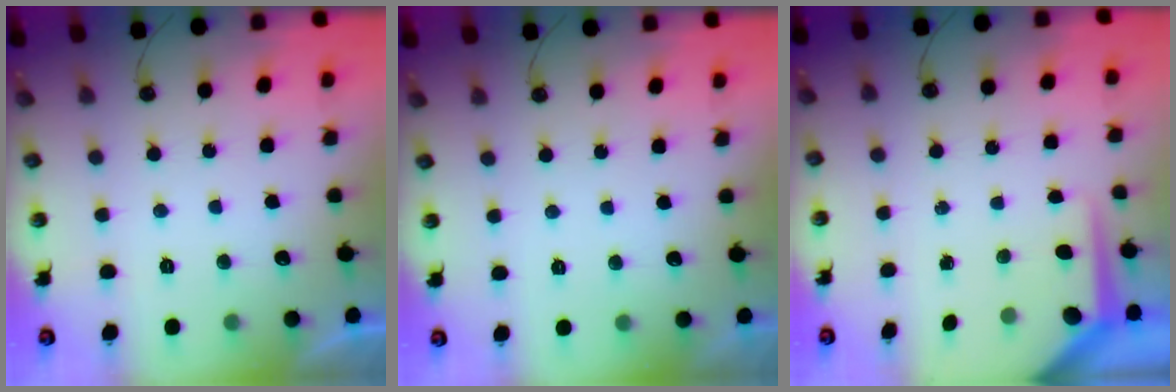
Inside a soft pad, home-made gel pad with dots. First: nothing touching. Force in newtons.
{"total": 0.0}
{"total": 6.5, "press": 6.5, "slide": 0.5}